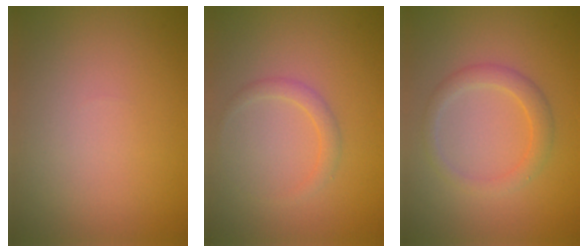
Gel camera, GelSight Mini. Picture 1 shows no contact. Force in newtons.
{"total": 1.4, "press": 1.4, "slide": 0.0}
{"total": 2.2, "press": 2.2, "slide": 0.1}